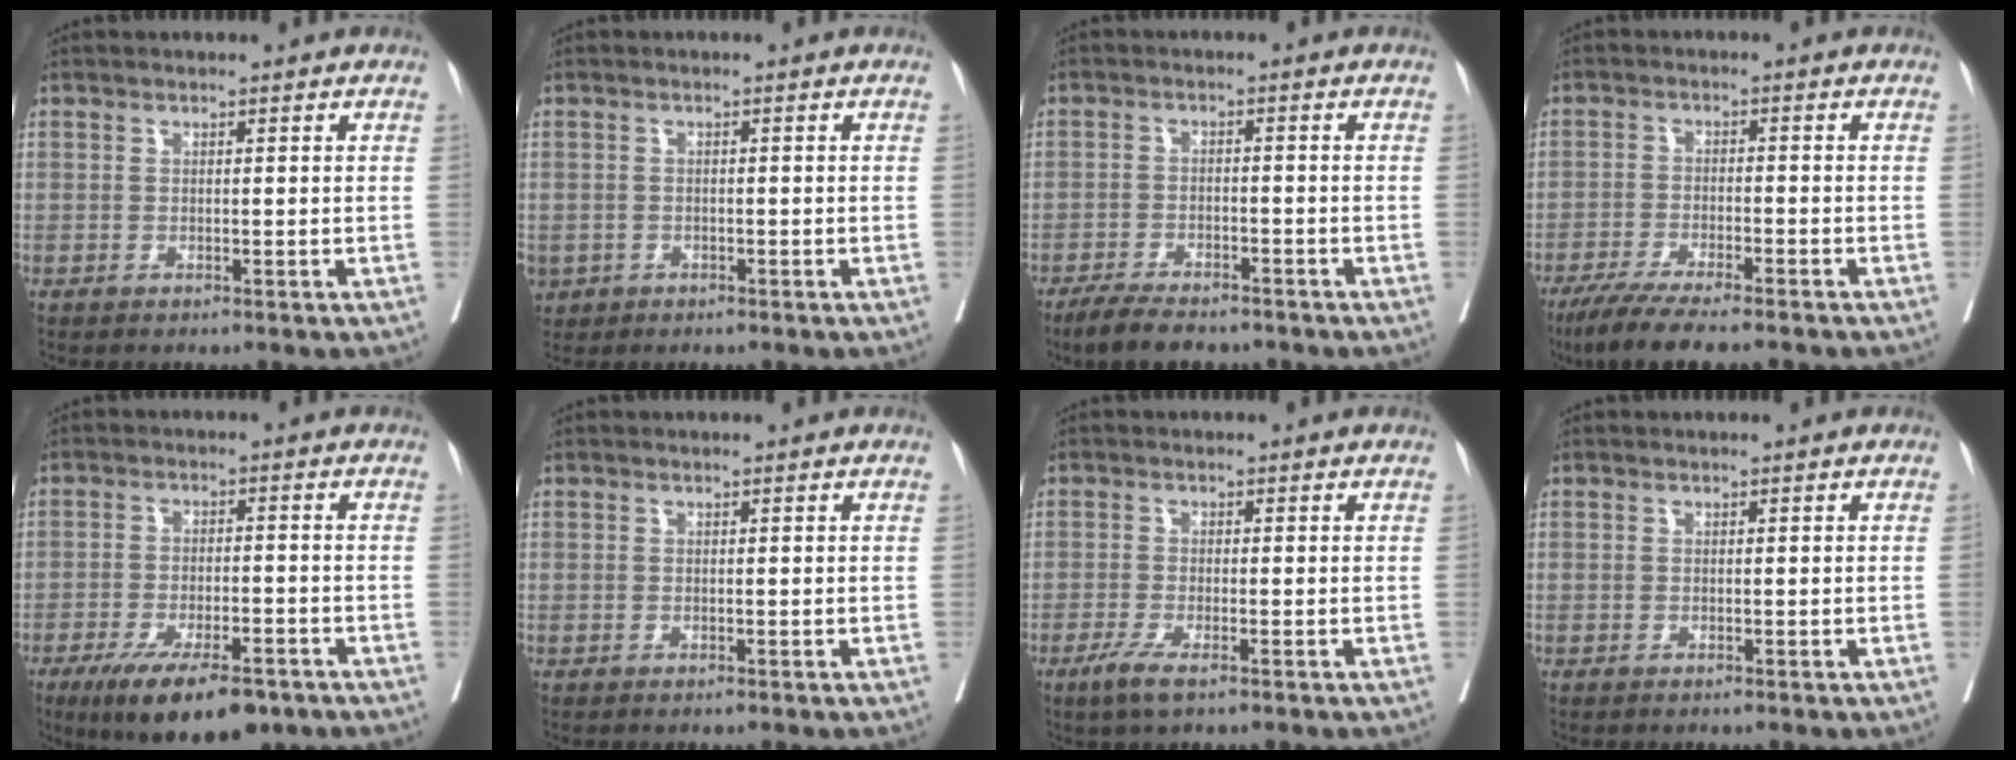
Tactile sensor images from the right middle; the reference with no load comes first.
{"total": 3.3, "force": [-1.8, 2.6, 1.0], "torque": [-0.027, -0.002, -0.028]}
{"total": 7.3, "force": [-6.0, 2.0, 3.5], "torque": [-0.061, -0.012, -0.100]}
{"total": 10.5, "force": [-8.6, 0.8, 6.0], "torque": [-0.097, -0.026, -0.137]}
{"total": 12.0, "force": [-8.3, 3.5, 7.9], "torque": [-0.132, -0.016, -0.131]}
{"total": 0.0}
{"total": 3.4, "force": [-2.1, 0.3, 2.7], "torque": [-0.059, -0.010, -0.041]}
{"total": 0.0}